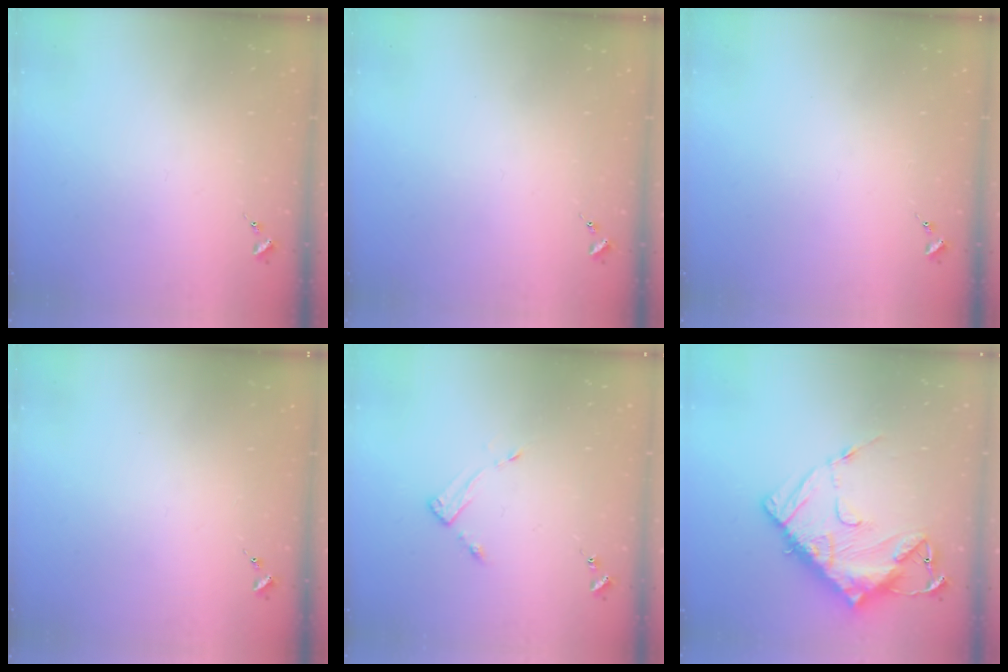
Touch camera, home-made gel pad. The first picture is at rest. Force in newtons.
{"total": 0.0}
{"total": 0.0}
{"total": 0.0}
{"total": 3.4, "press": 3.4, "slide": 0.4}
{"total": 16.9, "press": 16.8, "slide": 1.8}